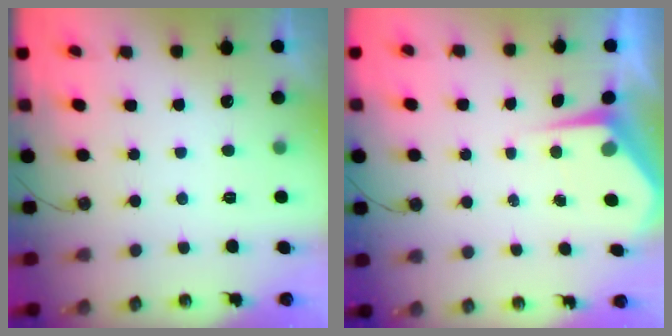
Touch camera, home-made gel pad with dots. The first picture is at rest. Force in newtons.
{"total": 4.7, "press": 4.7, "slide": 0.4}